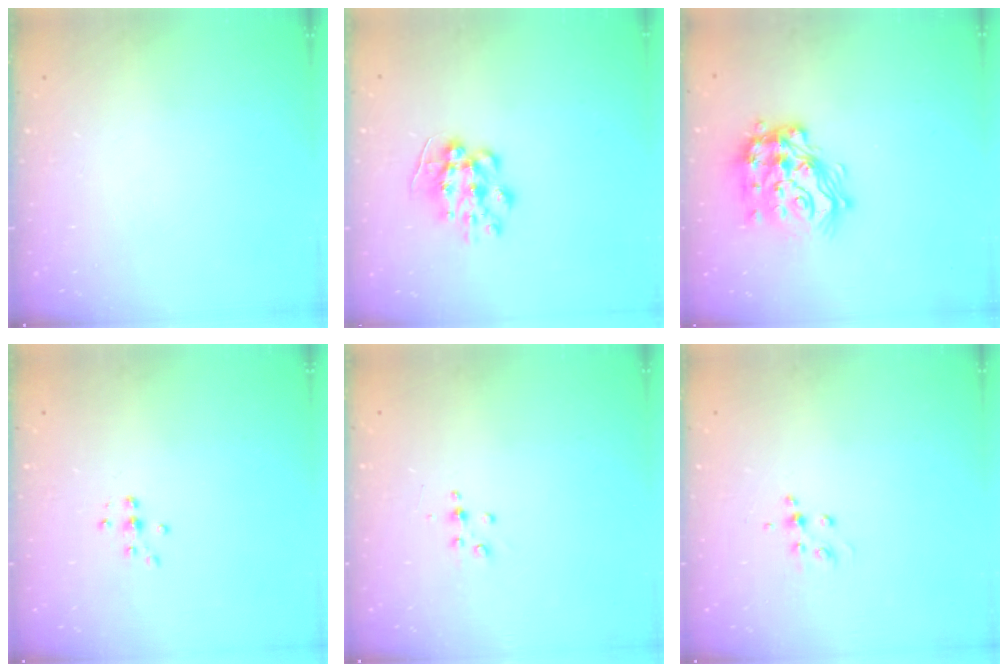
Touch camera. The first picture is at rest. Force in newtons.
{"total": 8.7, "press": 8.6, "slide": 0.6}
{"total": 19.2, "press": 19.2, "slide": 1.5}
{"total": 4.9, "press": 4.9, "slide": 0.7}
{"total": 3.9, "press": 3.9, "slide": 0.5}
{"total": 5.1, "press": 4.9, "slide": 1.2}